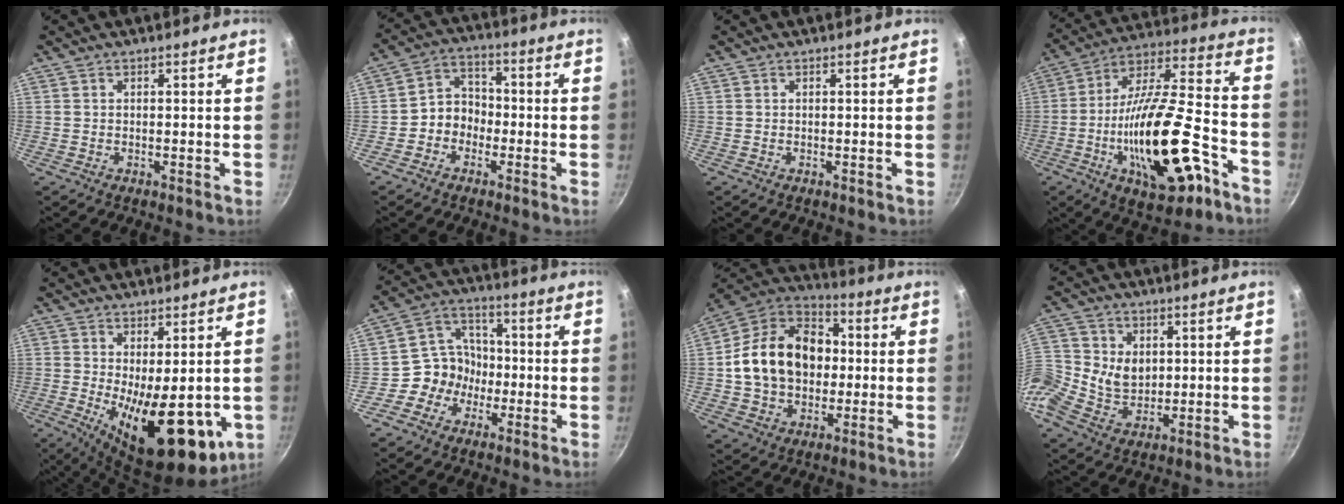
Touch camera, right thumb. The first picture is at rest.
{"total": 6.3, "force": [-2.1, 5.2, 2.7], "torque": [-0.007, 0.035, -0.047]}
{"total": 0.0}
{"total": 24.9, "force": [-9.5, 9.4, 21.0], "torque": [-0.331, 0.048, -0.150]}
{"total": 16.1, "force": [-2.2, 7.2, 14.2], "torque": [-0.182, -0.027, -0.015]}
{"total": 8.9, "force": [-2.6, 7.9, 3.1], "torque": [-0.006, 0.045, -0.060]}
{"total": 19.6, "force": [0.5, 15.0, 12.7], "torque": [-0.190, 0.036, -0.001]}
{"total": 14.6, "force": [0.5, 12.4, 7.8], "torque": [-0.177, 0.023, 0.007]}